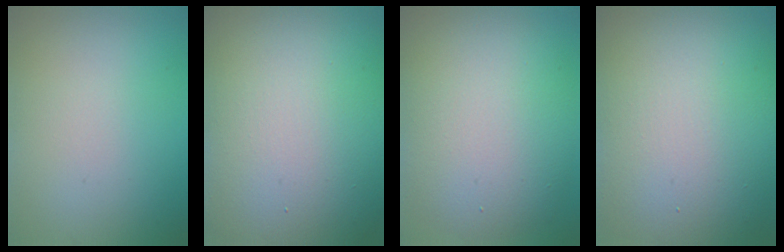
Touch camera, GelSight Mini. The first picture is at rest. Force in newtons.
{"total": 21.4, "press": 21.4, "slide": 1.1}
{"total": 9.9, "press": 9.9, "slide": 0.3}
{"total": 16.5, "press": 16.5, "slide": 0.9}